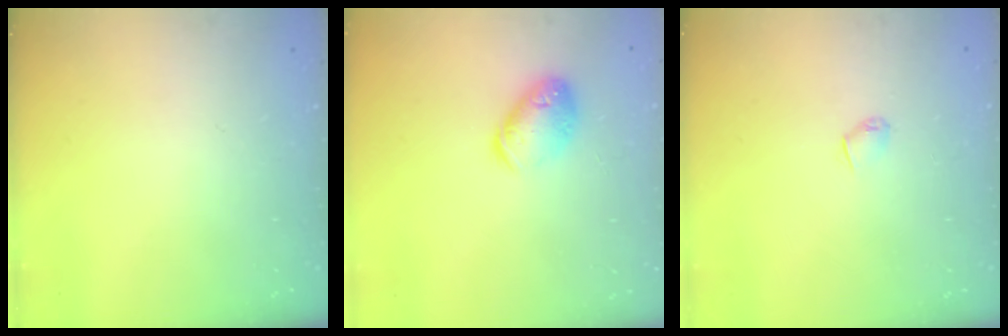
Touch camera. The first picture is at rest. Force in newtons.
{"total": 10.7, "press": 10.6, "slide": 1.5}
{"total": 3.8, "press": 3.7, "slide": 0.8}